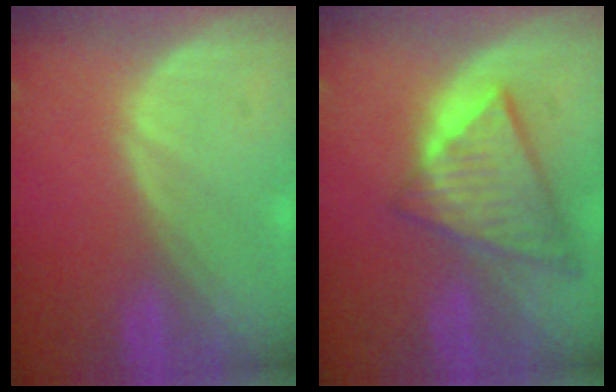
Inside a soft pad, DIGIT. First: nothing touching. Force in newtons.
{"total": 9.0, "press": 7.8, "slide": 4.4}